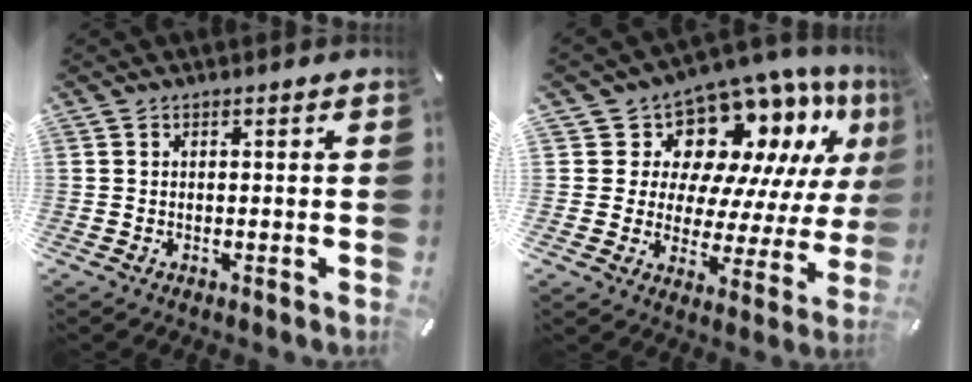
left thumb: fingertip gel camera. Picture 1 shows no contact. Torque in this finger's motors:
{"motor_torque": [2.26, 2.75, 0.31, -0.25, 0.05]}